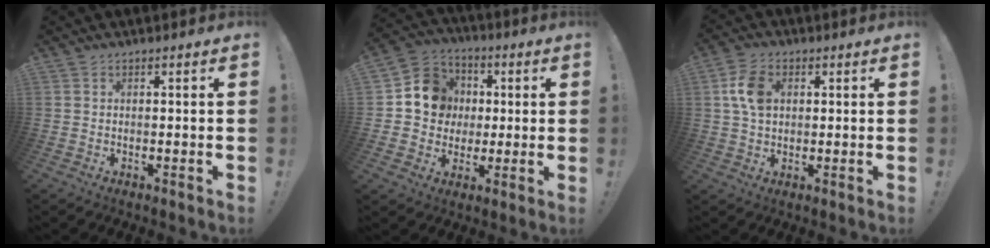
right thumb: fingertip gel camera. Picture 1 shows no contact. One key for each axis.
{"total": 12.3, "fx": 1.4, "fy": 11.4, "fz": 4.2, "tx": -0.056, "ty": 0.011, "tz": 0.037}
{"total": 8.6, "fx": 1.9, "fy": 5.9, "fz": 5.9, "tx": -0.109, "ty": 0.004, "tz": 0.035}